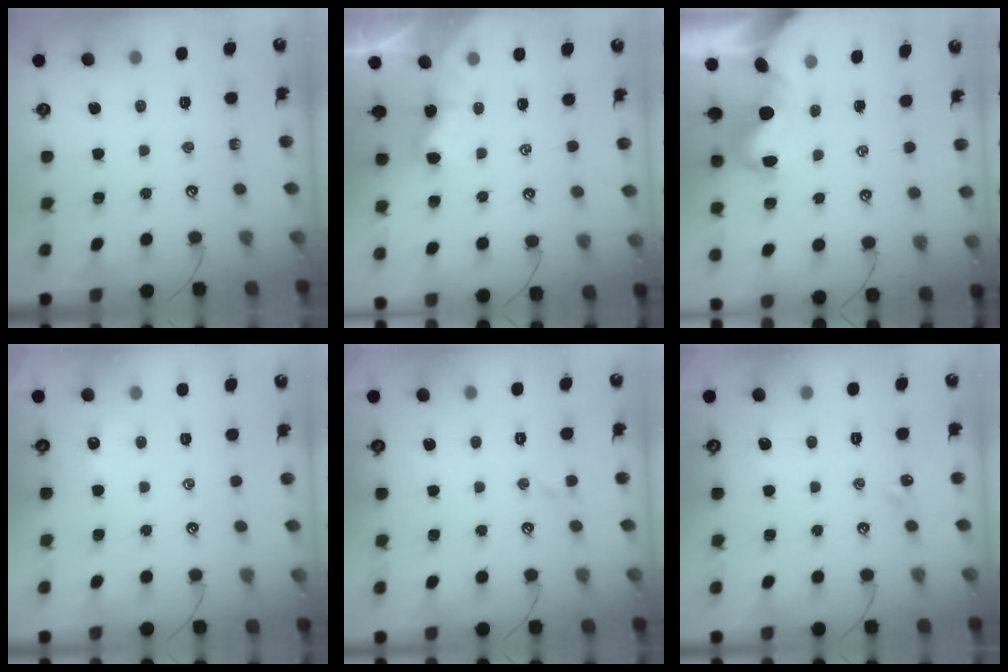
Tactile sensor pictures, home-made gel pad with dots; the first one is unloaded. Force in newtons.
{"total": 2.3, "press": 2.3, "slide": 0.2}
{"total": 1.5, "press": 1.2, "slide": 0.9}
{"total": 2.4, "press": 2.3, "slide": 0.3}
{"total": 1.7, "press": 1.6, "slide": 0.3}
{"total": 1.1, "press": 1.0, "slide": 0.4}